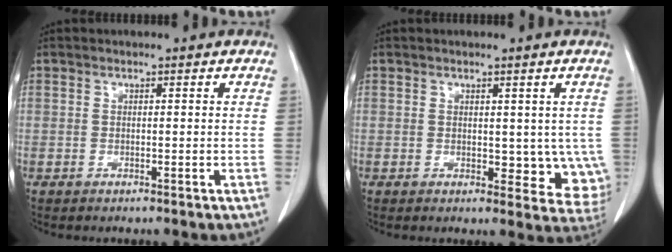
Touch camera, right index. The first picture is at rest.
{"total": 6.5, "force": [0.3, 4.0, 5.1], "torque": [-0.031, -0.012, 0.010]}